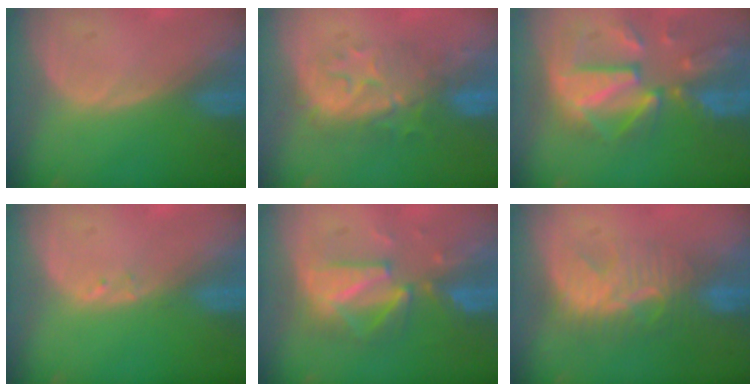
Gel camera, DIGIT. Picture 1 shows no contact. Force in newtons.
{"total": 8.3, "press": 8.2, "slide": 1.4}
{"total": 12.1, "press": 10.5, "slide": 6.0}
{"total": 0.6, "press": 0.6, "slide": 0.1}
{"total": 8.0, "press": 8.0, "slide": 0.6}
{"total": 8.0, "press": 7.8, "slide": 1.9}